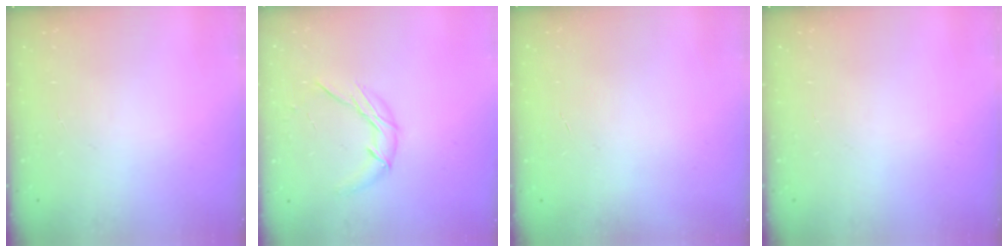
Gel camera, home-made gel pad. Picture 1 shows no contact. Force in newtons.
{"total": 8.7, "press": 8.7, "slide": 0.3}
{"total": 0.0}
{"total": 0.0}